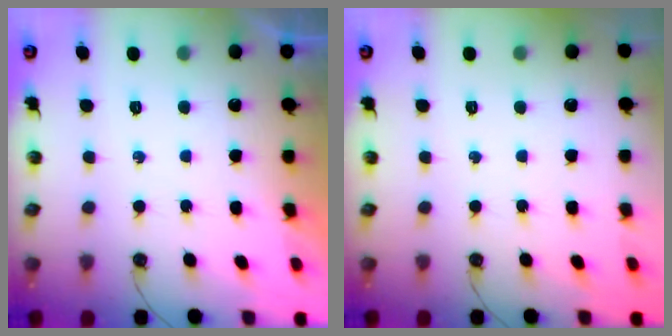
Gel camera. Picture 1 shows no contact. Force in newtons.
{"total": 0.0}